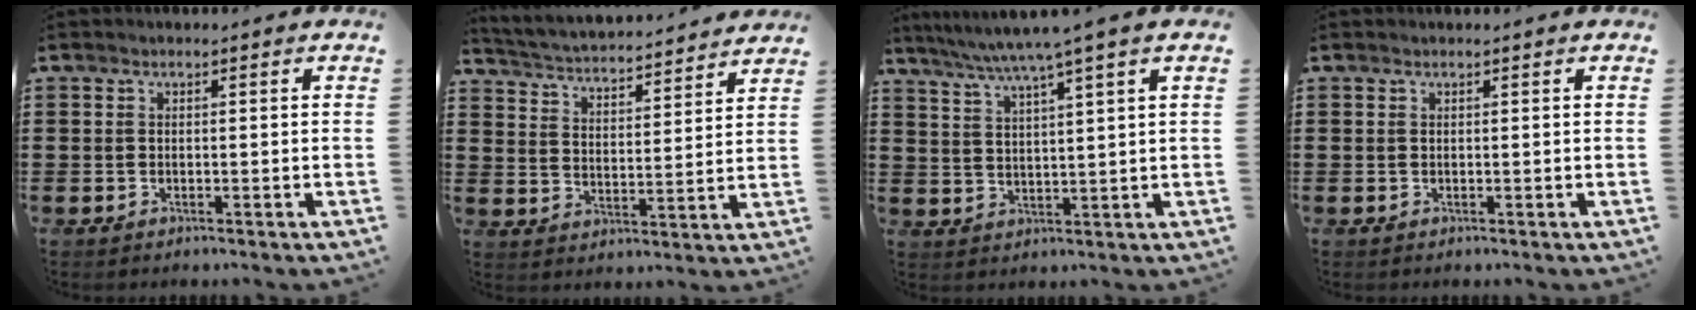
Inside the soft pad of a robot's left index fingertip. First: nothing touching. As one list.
[{"total": 3.4, "force": [3.4, -0.4, 0.2], "torque": [-0.025, -0.034, 0.051]}, {"total": 5.7, "force": [4.3, -0.9, 3.5], "torque": [-0.081, -0.020, 0.070]}, {"total": 0.0}]